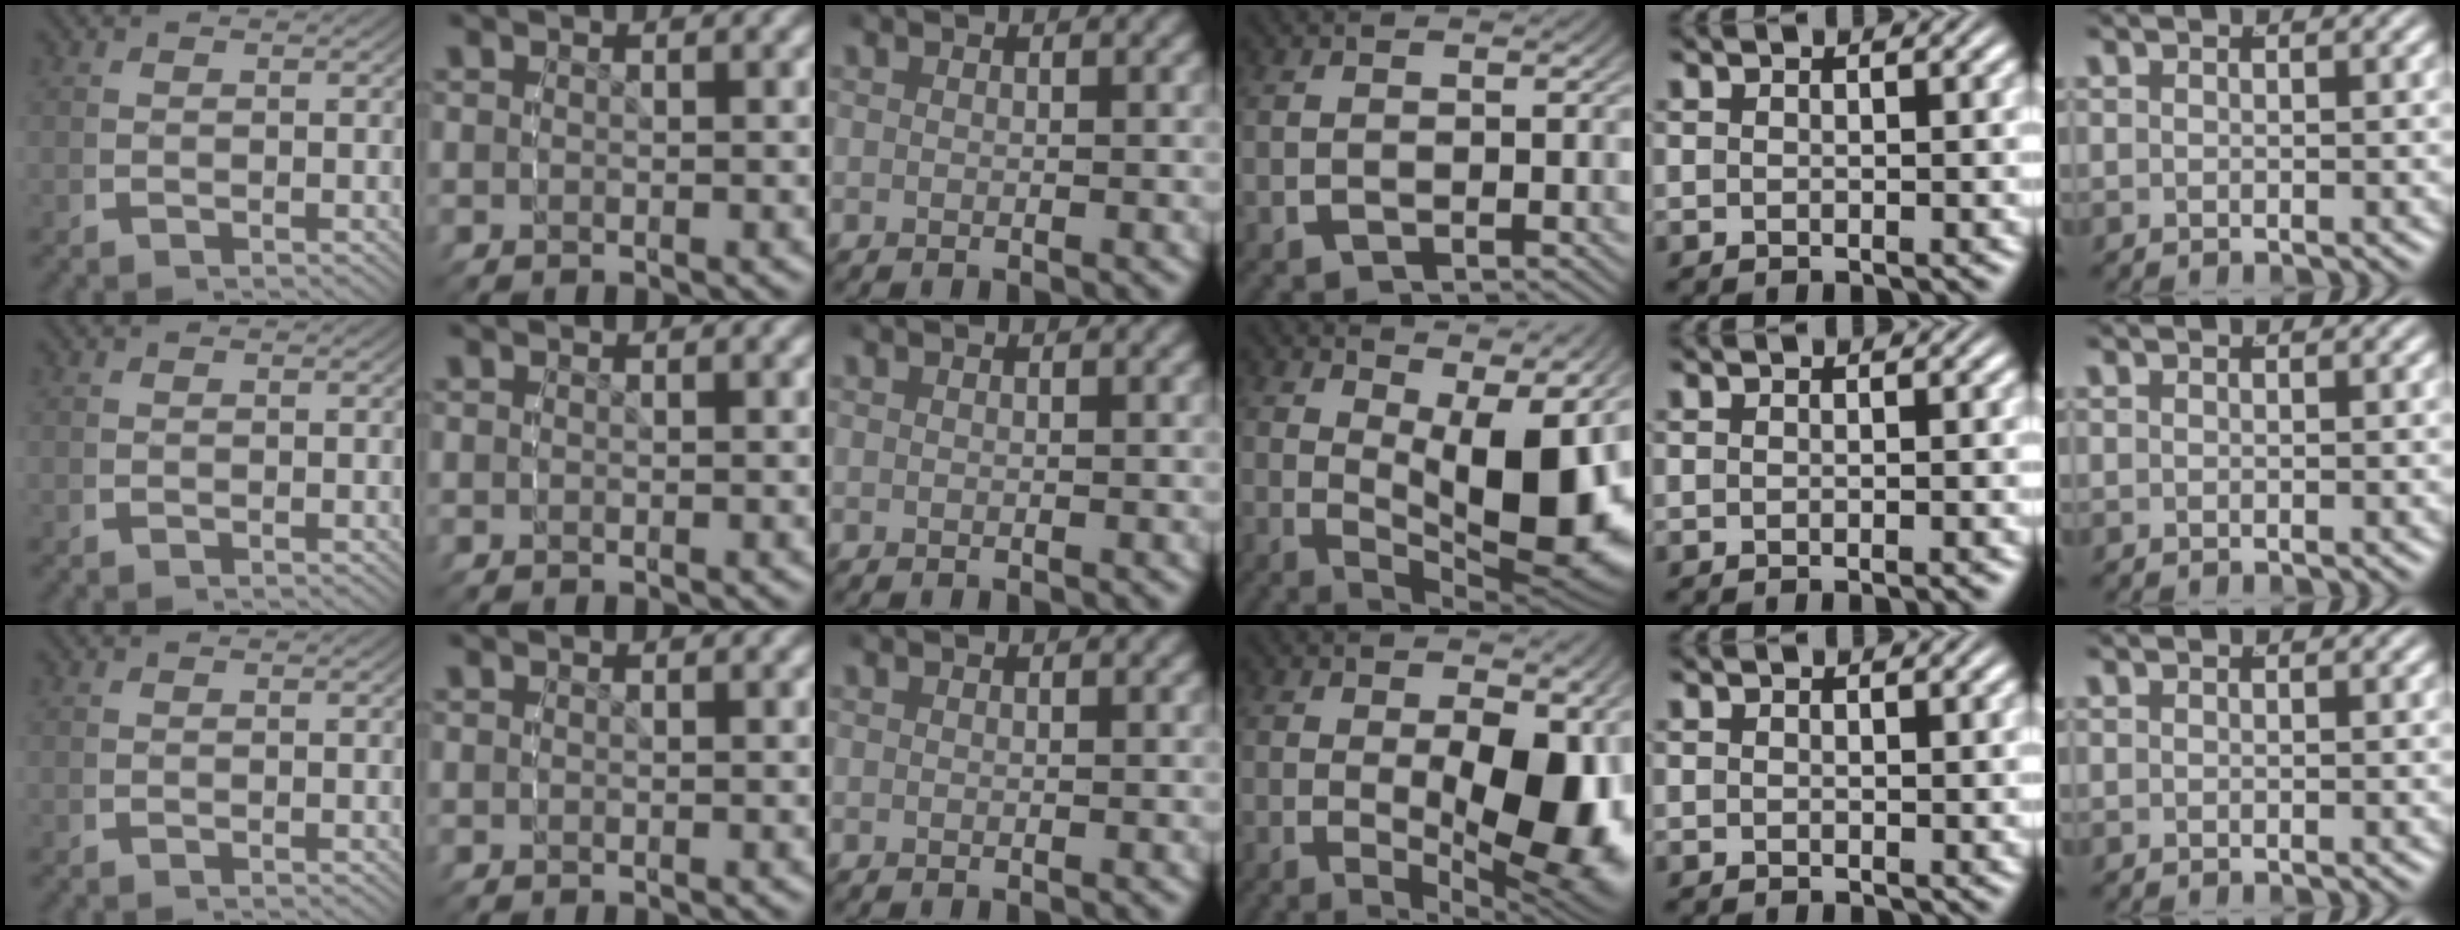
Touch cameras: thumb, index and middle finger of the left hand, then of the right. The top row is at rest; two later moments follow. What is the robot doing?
{"motion": "lift_and_place", "object": "toy banana"}